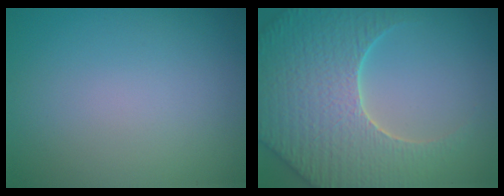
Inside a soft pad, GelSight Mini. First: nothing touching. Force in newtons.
{"total": 7.7, "press": 7.4, "slide": 2.2}